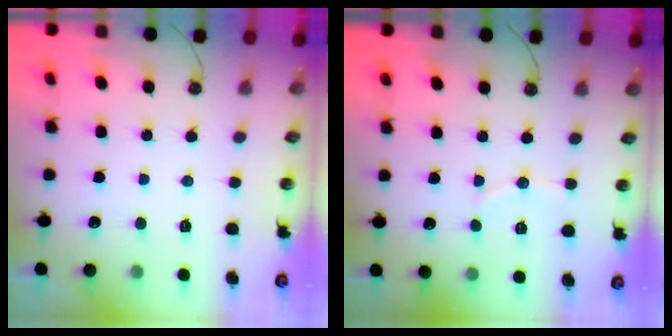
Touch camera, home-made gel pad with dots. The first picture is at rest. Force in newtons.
{"total": 4.7, "press": 4.7, "slide": 0.5}